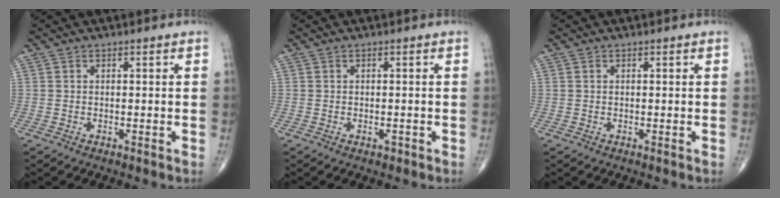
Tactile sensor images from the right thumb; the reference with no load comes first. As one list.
[{"total": 1.0, "force": [-0.5, 0.6, 0.6], "torque": [-0.007, 0.004, -0.005]}, {"total": 0.0}]